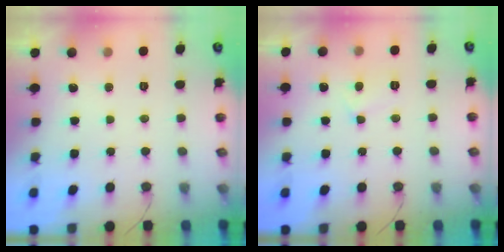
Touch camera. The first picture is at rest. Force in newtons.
{"total": 4.6, "press": 4.6, "slide": 0.5}